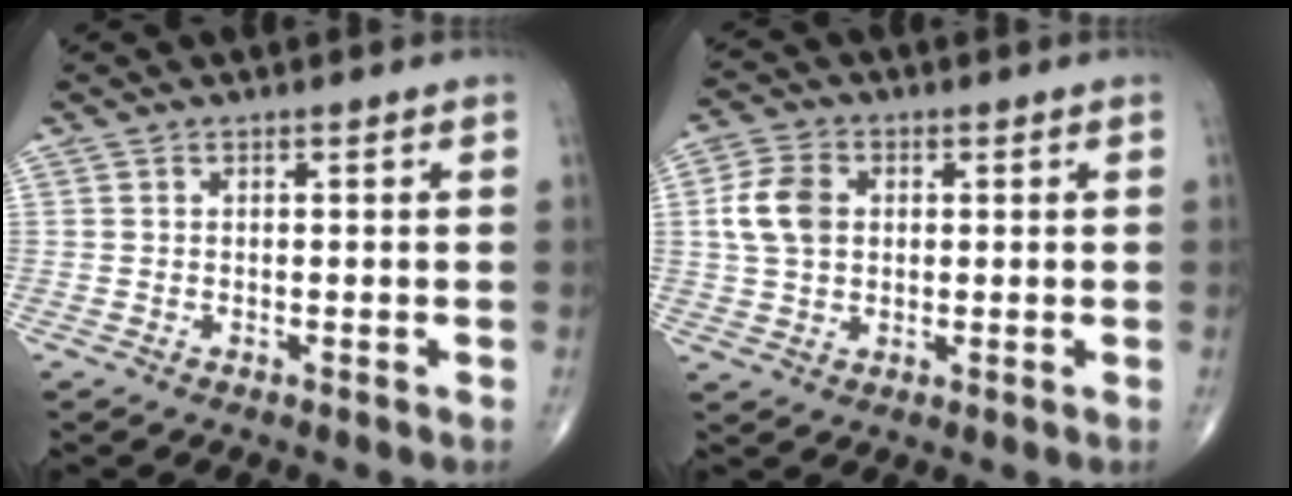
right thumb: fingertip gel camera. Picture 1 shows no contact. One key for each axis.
{"total": 7.5, "fx": 1.1, "fy": 5.5, "fz": 5.0, "tx": -0.091, "ty": 0.006, "tz": 0.018}